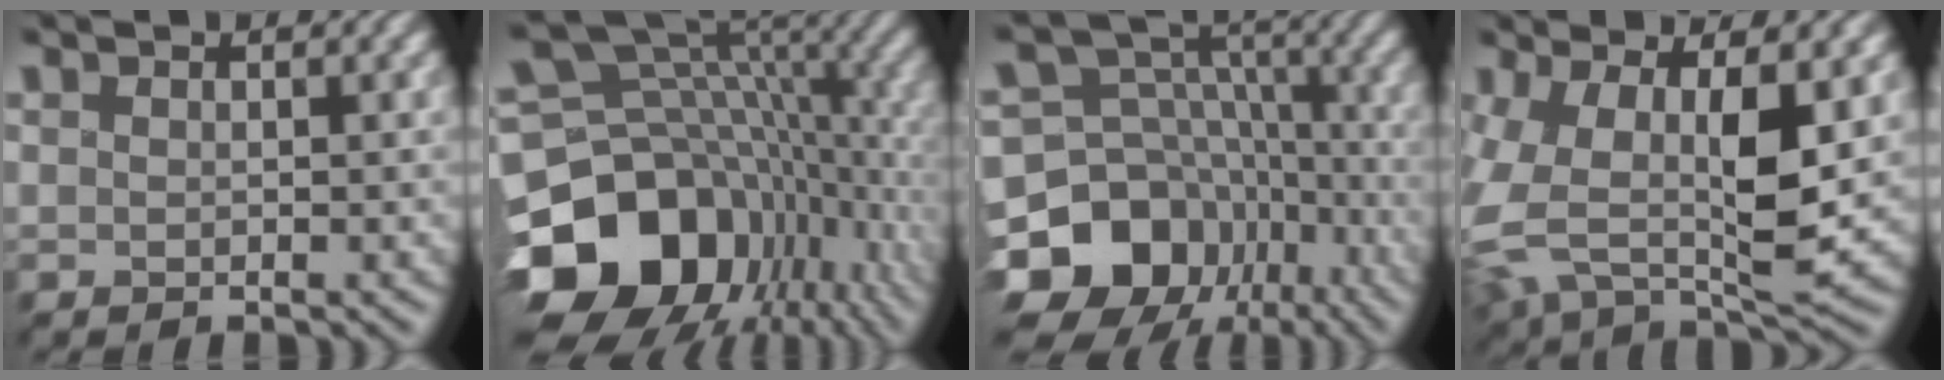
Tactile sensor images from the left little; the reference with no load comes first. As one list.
[{"total": 16.6, "force": [-6.9, 11.7, 9.5], "torque": [-0.208, -0.007, -0.121]}, {"total": 14.6, "force": [-9.6, 10.0, 4.5], "torque": [-0.102, 0.001, -0.157]}, {"total": 11.9, "force": [0.0, 6.3, 10.2], "torque": [-0.237, -0.018, 0.002]}]